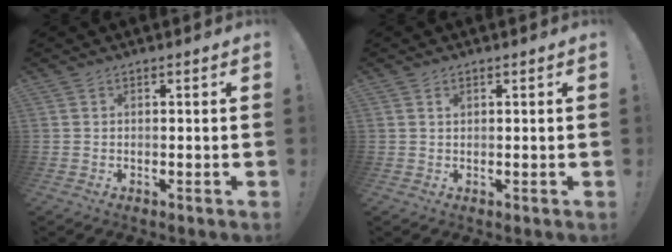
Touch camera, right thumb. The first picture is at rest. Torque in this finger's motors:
{"motor_torque": [-0.07, 0.08, 0.16, -0.11, 0.02]}